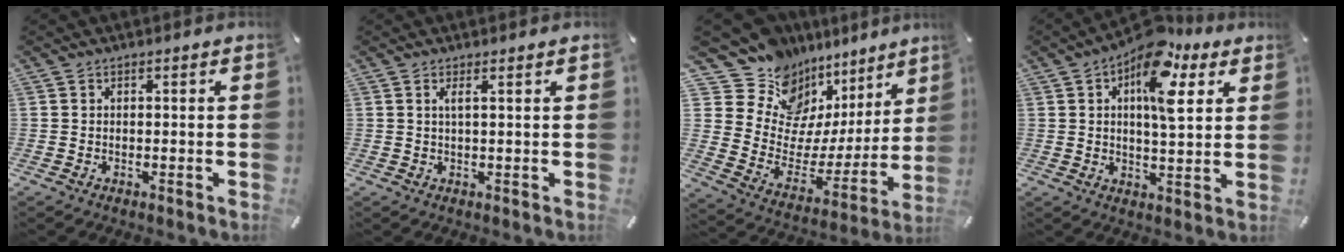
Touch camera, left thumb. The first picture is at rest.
{"total": 1.9, "force": [0.7, 0.0, 1.8], "torque": [-0.037, -0.002, 0.011]}
{"total": 14.7, "force": [11.0, 9.2, 3.2], "torque": [-0.058, -0.121, 0.193]}
{"total": 13.8, "force": [6.9, 6.3, 10.2], "torque": [-0.153, -0.030, 0.114]}